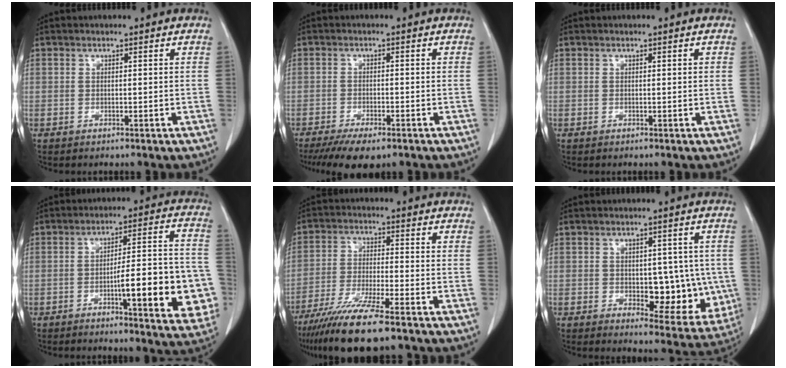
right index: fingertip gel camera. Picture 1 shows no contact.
{"total": 7.3, "force": [-5.2, 2.3, 4.5], "torque": [-0.067, -0.013, -0.081]}
{"total": 0.0}
{"total": 16.3, "force": [-4.6, 3.0, 15.4], "torque": [-0.166, 0.023, -0.053]}
{"total": 12.8, "force": [-9.5, 0.8, 8.4], "torque": [-0.155, -0.035, -0.161]}
{"total": 10.3, "force": [-1.0, 5.3, 8.7], "torque": [-0.087, 0.002, 0.001]}